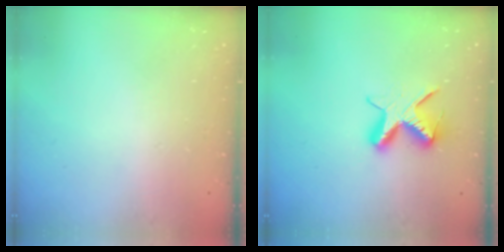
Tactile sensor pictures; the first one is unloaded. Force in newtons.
{"total": 10.2, "press": 10.2, "slide": 0.4}